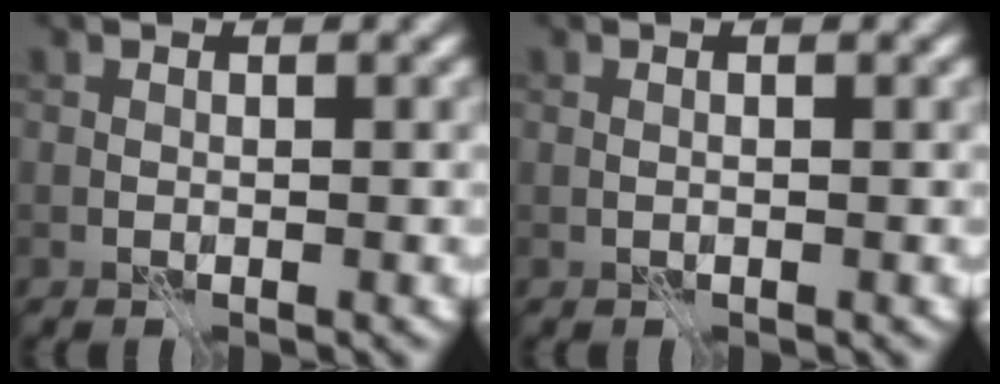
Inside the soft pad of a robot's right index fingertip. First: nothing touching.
{"total": 0.7, "force": [0.3, 0.1, 0.6], "torque": [-0.010, -0.008, 0.001]}